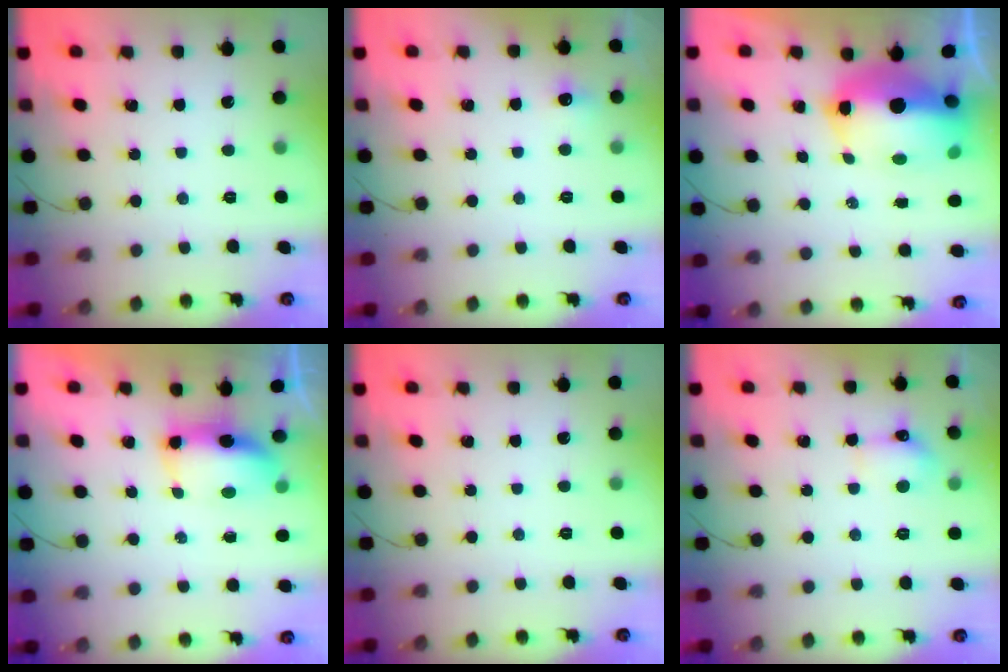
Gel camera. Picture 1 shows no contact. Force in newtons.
{"total": 4.9, "press": 4.7, "slide": 1.3}
{"total": 14.2, "press": 14.0, "slide": 2.1}
{"total": 8.1, "press": 7.7, "slide": 2.2}
{"total": 0.0}
{"total": 5.5, "press": 5.5, "slide": 0.9}